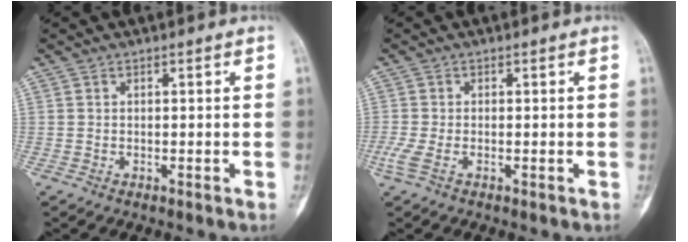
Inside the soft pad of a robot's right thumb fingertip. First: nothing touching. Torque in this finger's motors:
{"motor_torque": [0.28, 0.01, 0.58, 0.00, 0.11]}